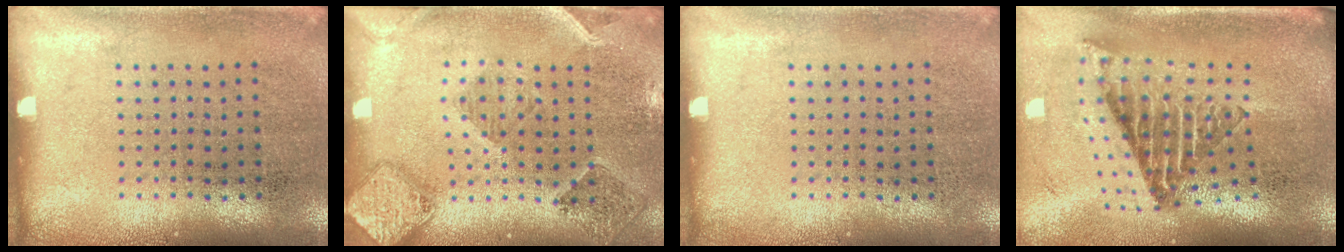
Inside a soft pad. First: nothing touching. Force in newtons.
{"total": 1.6, "press": 1.5, "slide": 0.4}
{"total": 0.0}
{"total": 2.8, "press": 1.7, "slide": 2.2}